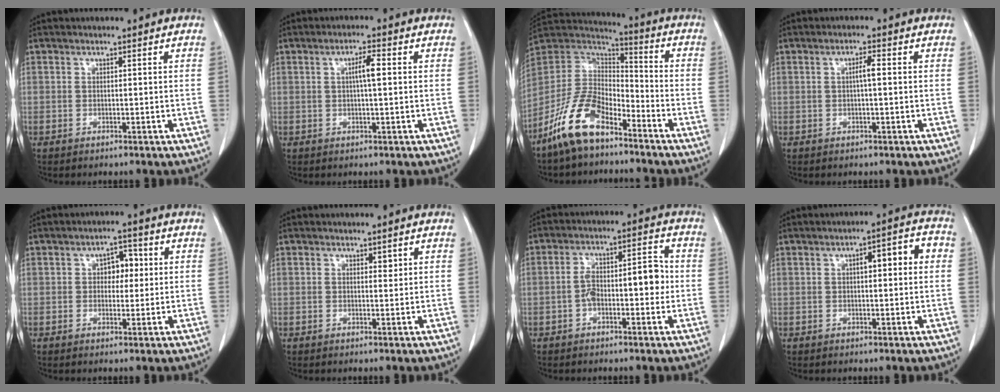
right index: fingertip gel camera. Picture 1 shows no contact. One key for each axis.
{"total": 3.2, "fx": 0.4, "fy": 0.2, "fz": 3.2, "tx": -0.056, "ty": 0.004, "tz": 0.006}
{"total": 13.1, "fx": -8.8, "fy": 5.6, "fz": 7.9, "tx": -0.168, "ty": 0.015, "tz": -0.175}
{"total": 2.0, "fx": 0.1, "fy": 0.1, "fz": 2.0, "tx": -0.035, "ty": 0.004, "tz": 0.001}
{"total": 4.1, "fx": 0.7, "fy": 2.5, "fz": 3.2, "tx": -0.042, "ty": 0.014, "tz": 0.009}
{"total": 0.8, "fx": 0.4, "fy": 0.4, "fz": 0.5, "tx": -0.005, "ty": -0.003, "tz": 0.005}
{"total": 8.1, "fx": -1.1, "fy": 3.2, "fz": 7.4, "tx": -0.121, "ty": 0.038, "tz": -0.016}
{"total": 5.8, "fx": 0.9, "fy": 1.3, "fz": 5.6, "tx": -0.081, "ty": 0.024, "tz": 0.010}